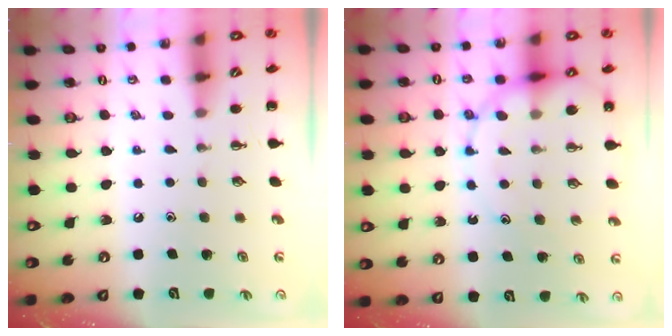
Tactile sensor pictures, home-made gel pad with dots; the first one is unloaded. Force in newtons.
{"total": 15.0, "press": 14.3, "slide": 4.5}